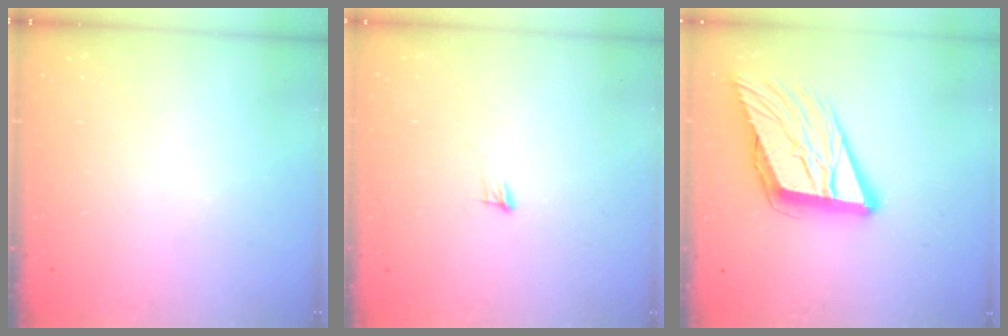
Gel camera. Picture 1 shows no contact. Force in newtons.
{"total": 4.3, "press": 4.1, "slide": 1.0}
{"total": 17.4, "press": 16.8, "slide": 4.4}